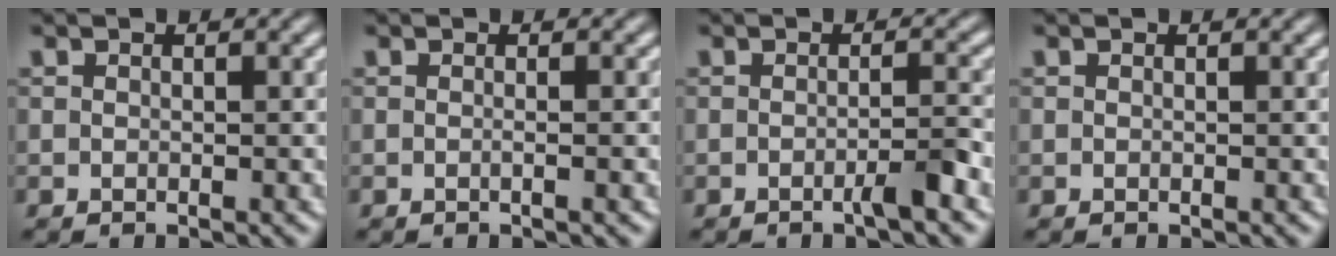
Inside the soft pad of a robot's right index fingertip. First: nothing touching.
{"total": 0.7, "force": [-0.3, -0.3, 0.6], "torque": [-0.015, 0.000, -0.007]}
{"total": 1.8, "force": [-1.2, -0.2, 1.4], "torque": [-0.014, 0.003, -0.023]}
{"total": 0.0}